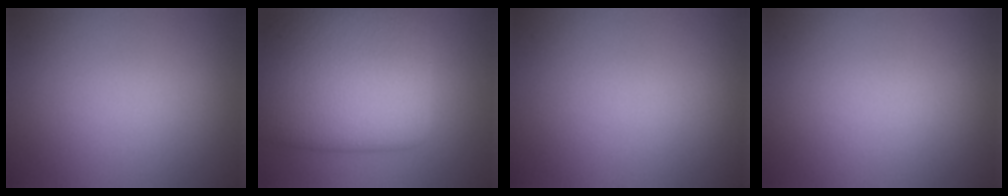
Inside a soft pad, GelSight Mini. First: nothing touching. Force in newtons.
{"total": 10.3, "press": 10.3, "slide": 0.5}
{"total": 0.0}
{"total": 0.0}